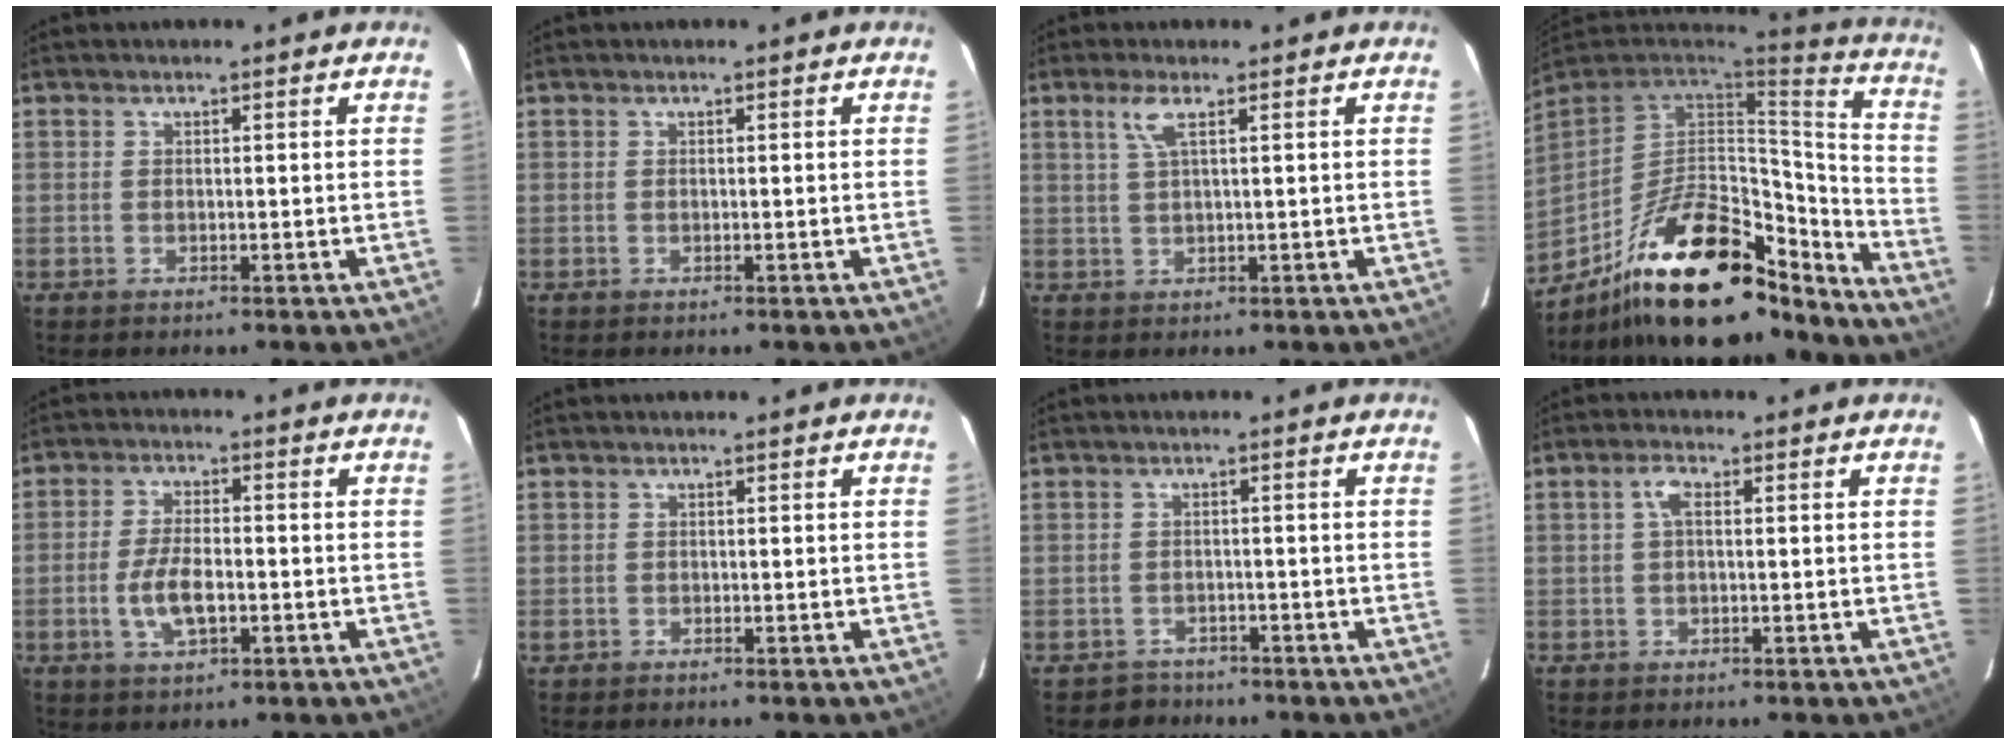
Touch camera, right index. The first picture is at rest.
{"total": 0.0}
{"total": 3.1, "force": [1.5, 0.1, 2.8], "torque": [-0.059, 0.003, 0.033]}
{"total": 28.3, "force": [-20.1, 10.6, 16.9], "torque": [-0.287, 0.014, -0.303]}
{"total": 7.0, "force": [-2.0, 3.0, 6.0], "torque": [-0.123, -0.003, -0.035]}
{"total": 0.6, "force": [-0.2, 0.6, -0.1], "torque": [0.000, 0.002, -0.001]}
{"total": 3.1, "force": [-2.0, 2.2, -0.7], "torque": [0.009, 0.019, -0.031]}
{"total": 2.6, "force": [0.5, 1.0, 2.3], "torque": [-0.049, 0.009, 0.009]}